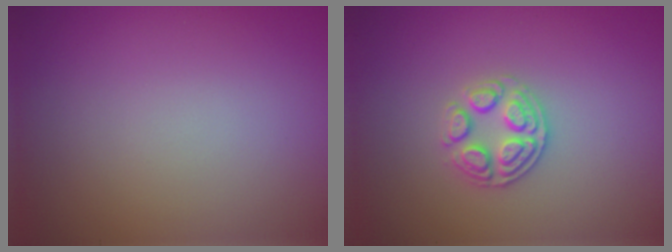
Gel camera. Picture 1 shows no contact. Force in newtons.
{"total": 2.6, "press": 2.5, "slide": 0.9}